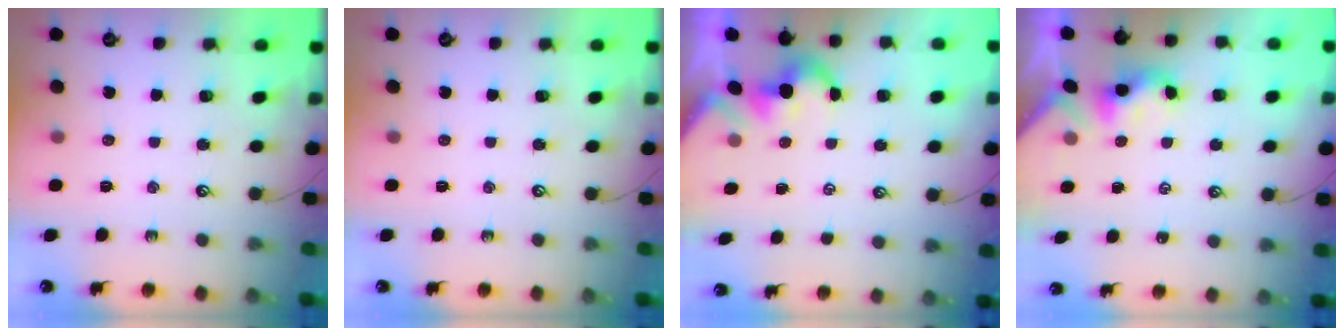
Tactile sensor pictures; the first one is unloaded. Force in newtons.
{"total": 0.0}
{"total": 0.8, "press": 0.8, "slide": 0.3}
{"total": 2.3, "press": 2.3, "slide": 0.2}